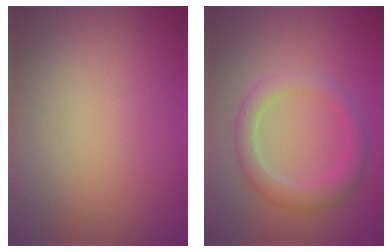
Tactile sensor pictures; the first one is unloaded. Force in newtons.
{"total": 2.9, "press": 2.9, "slide": 0.2}